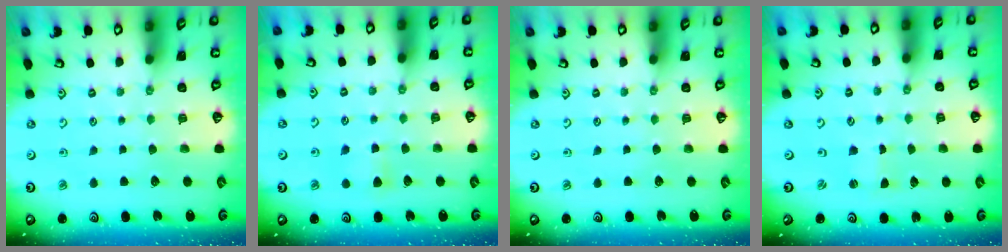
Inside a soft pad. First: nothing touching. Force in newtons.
{"total": 4.5, "press": 4.5, "slide": 0.8}
{"total": 0.0}
{"total": 0.0}